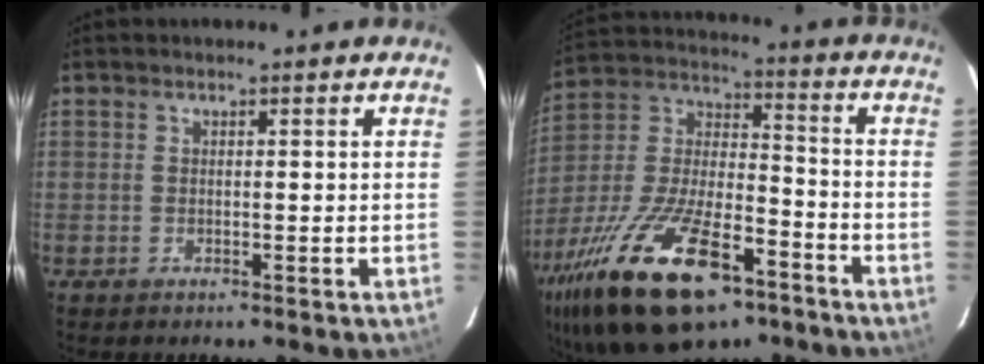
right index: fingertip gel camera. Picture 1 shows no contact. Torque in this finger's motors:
{"motor_torque": [1.76, -0.38, 1.05, 0.21]}